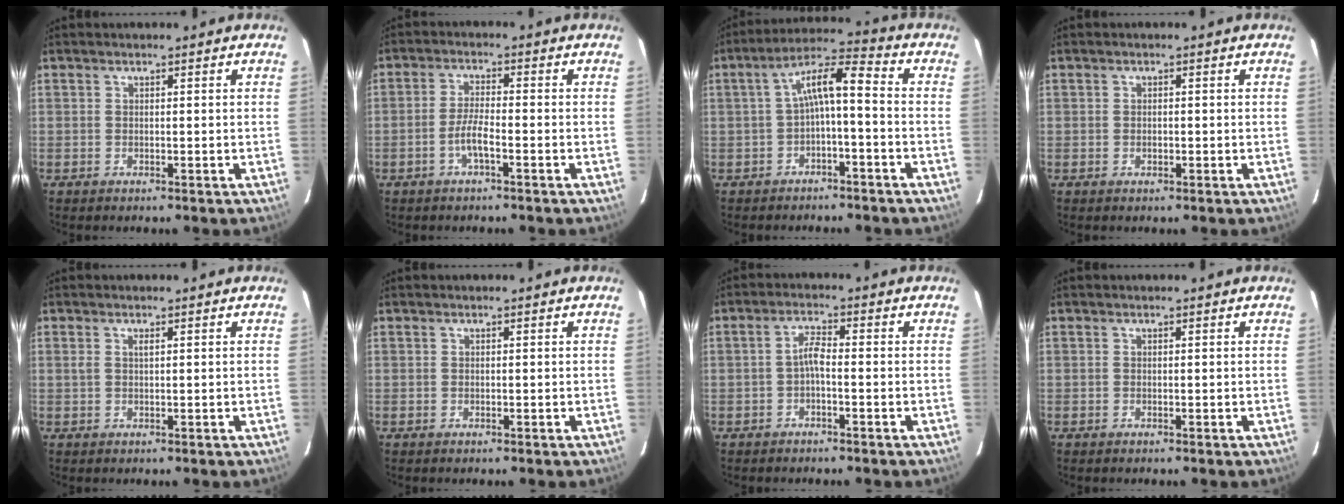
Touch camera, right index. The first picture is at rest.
{"total": 5.1, "force": [-2.6, 0.7, 4.3], "torque": [-0.092, 0.005, -0.050]}
{"total": 7.3, "force": [-1.9, 1.6, 6.9], "torque": [-0.143, 0.026, -0.030]}
{"total": 0.9, "force": [-0.2, 0.8, 0.5], "torque": [-0.006, 0.001, -0.003]}
{"total": 1.1, "force": [0.4, 0.3, 0.9], "torque": [-0.018, 0.002, 0.007]}
{"total": 0.0}
{"total": 2.5, "force": [-1.1, 0.5, 2.2], "torque": [-0.048, 0.010, -0.024]}
{"total": 0.0}